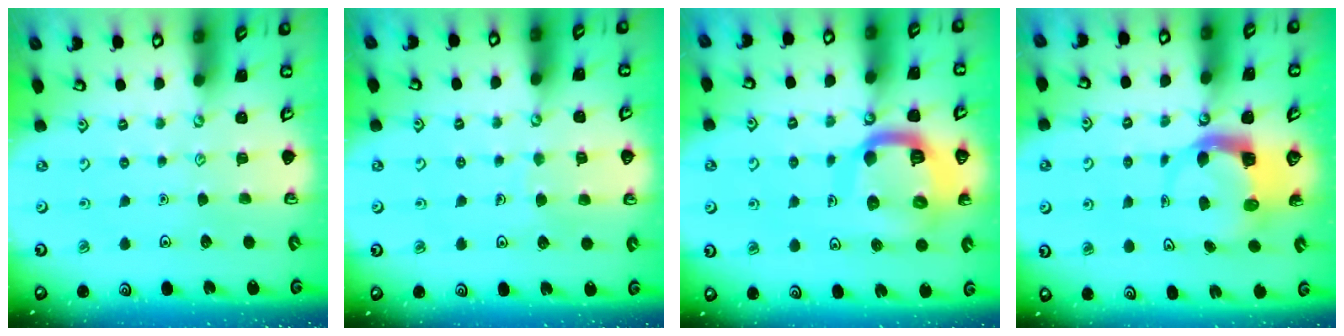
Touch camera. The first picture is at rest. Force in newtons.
{"total": 4.7, "press": 4.7, "slide": 0.3}
{"total": 15.6, "press": 15.5, "slide": 1.8}
{"total": 5.5, "press": 5.5, "slide": 0.9}